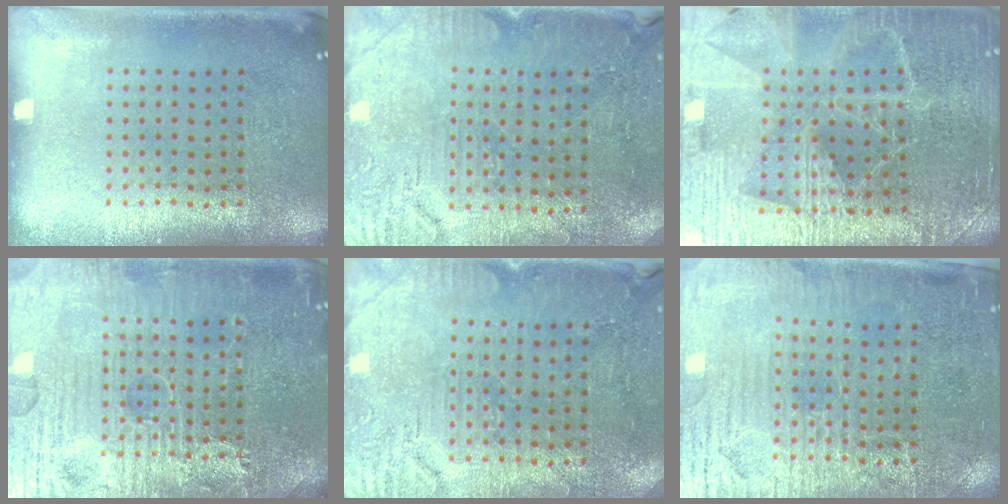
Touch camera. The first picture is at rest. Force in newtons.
{"total": 3.0, "press": 2.9, "slide": 0.8}
{"total": 4.3, "press": 4.1, "slide": 1.3}
{"total": 7.7, "press": 7.6, "slide": 0.8}
{"total": 3.0, "press": 2.9, "slide": 0.8}
{"total": 3.9, "press": 3.5, "slide": 1.7}